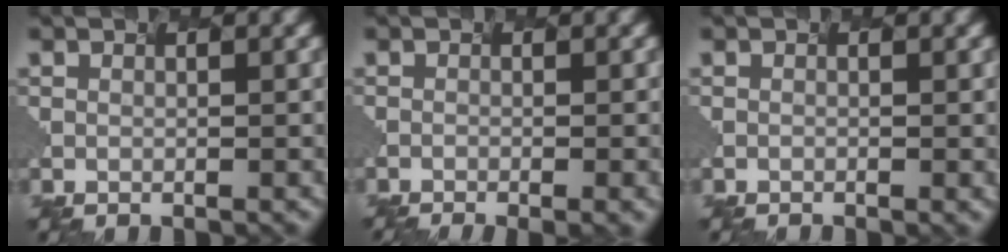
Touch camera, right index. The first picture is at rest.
{"total": 4.7, "force": [-1.7, 1.8, 4.0], "torque": [-0.023, 0.001, 0.000]}
{"total": 1.1, "force": [-0.3, 0.4, 0.9], "torque": [0.001, 0.002, -0.001]}